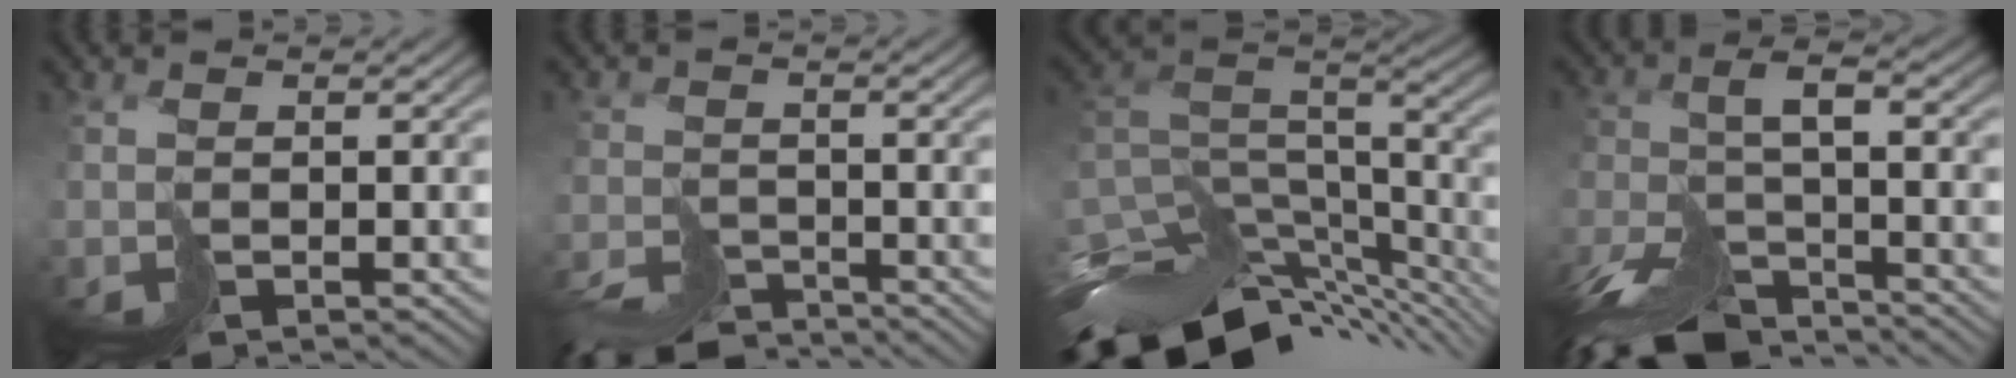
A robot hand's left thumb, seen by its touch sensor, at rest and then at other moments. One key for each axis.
{"total": 6.8, "fx": -6.4, "fy": 1.8, "fz": 1.3, "tx": -0.020, "ty": -0.009, "tz": -0.123}
{"total": 13.0, "fx": -8.5, "fy": 5.5, "fz": 8.1, "tx": -0.179, "ty": 0.001, "tz": -0.137}
{"total": 10.3, "fx": -8.1, "fy": 3.4, "fz": 5.4, "tx": -0.112, "ty": -0.010, "tz": -0.158}